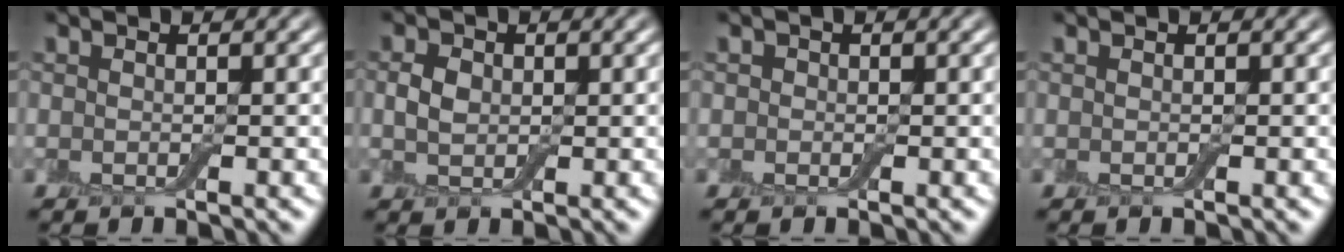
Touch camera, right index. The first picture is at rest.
{"total": 1.8, "force": [0.1, 1.4, 1.1], "torque": [-0.024, 0.001, 0.003]}
{"total": 0.6, "force": [0.0, 0.6, 0.0], "torque": [0.008, 0.000, -0.004]}
{"total": 0.0}